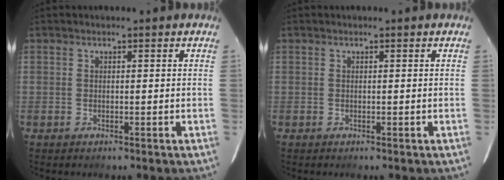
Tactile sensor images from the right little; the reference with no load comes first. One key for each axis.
{"total": 0.0}